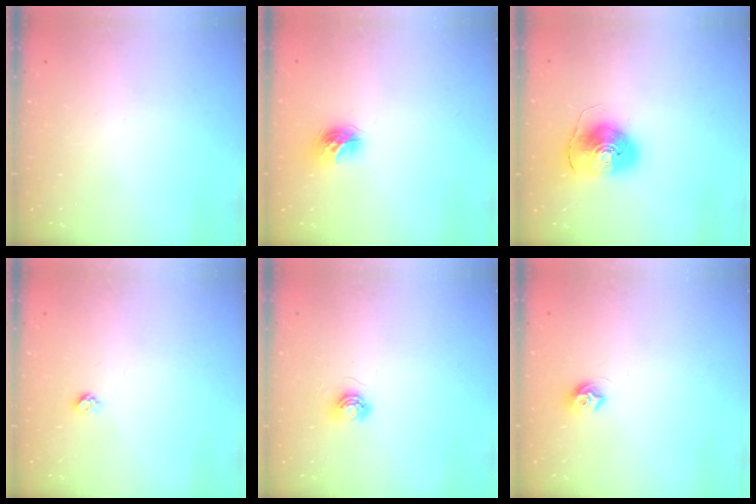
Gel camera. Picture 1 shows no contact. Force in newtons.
{"total": 9.5, "press": 9.5, "slide": 0.4}
{"total": 10.2, "press": 10.1, "slide": 1.5}
{"total": 3.8, "press": 3.8, "slide": 0.6}
{"total": 5.6, "press": 5.6, "slide": 0.3}
{"total": 6.7, "press": 6.6, "slide": 0.6}